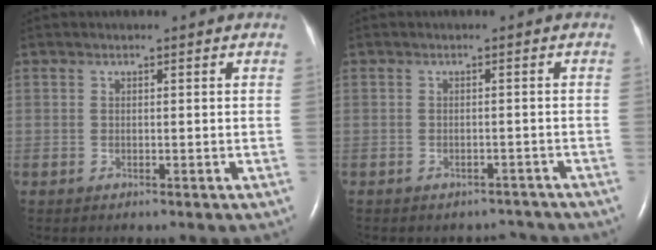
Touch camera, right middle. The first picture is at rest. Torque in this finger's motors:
{"motor_torque": [-0.01, 0.00, -0.01, -0.01]}